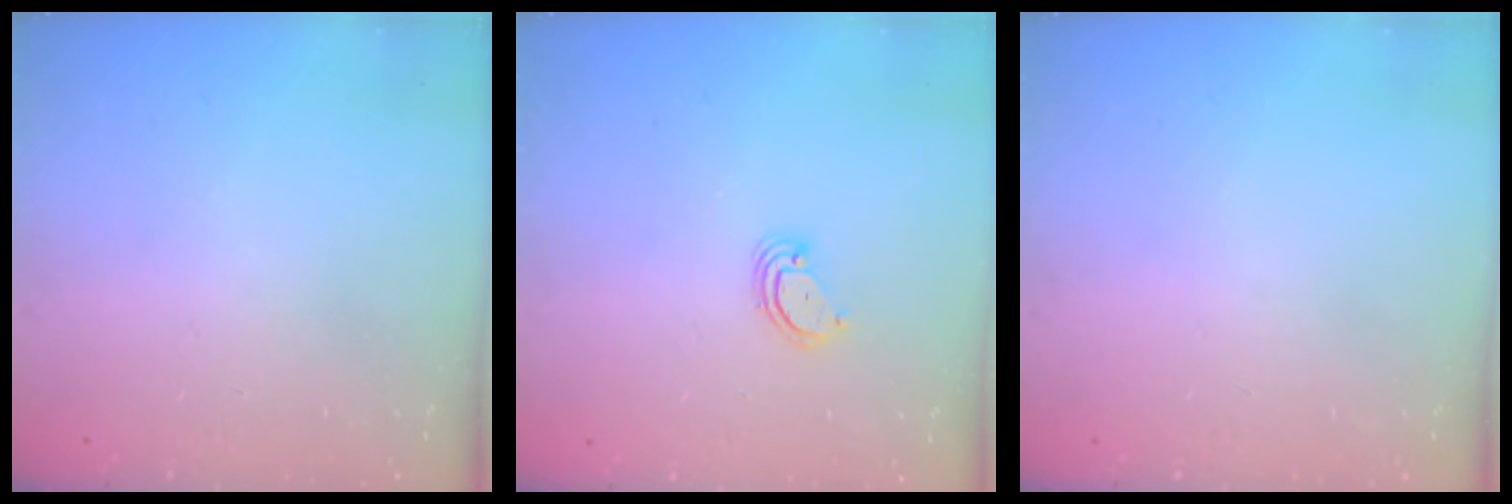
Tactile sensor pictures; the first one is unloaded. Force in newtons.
{"total": 3.6, "press": 3.6, "slide": 0.2}
{"total": 0.0}